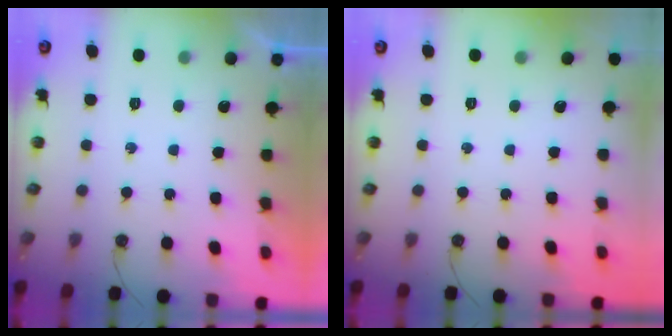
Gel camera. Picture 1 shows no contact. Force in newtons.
{"total": 0.0}